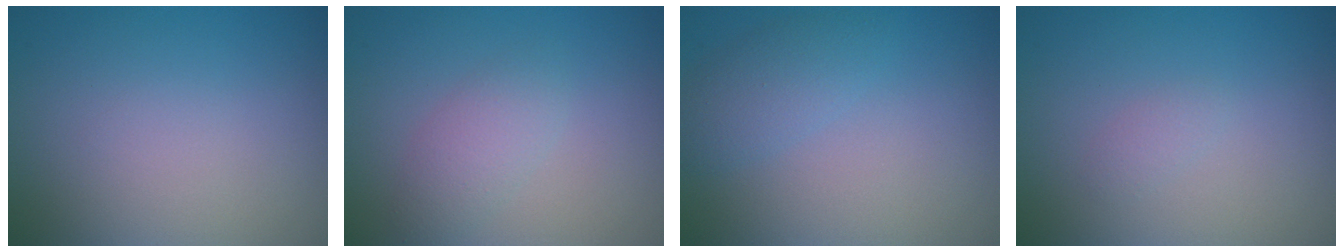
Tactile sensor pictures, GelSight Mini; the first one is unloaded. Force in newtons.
{"total": 2.0, "press": 2.0, "slide": 0.1}
{"total": 2.2, "press": 2.2, "slide": 0.2}
{"total": 0.6, "press": 0.6, "slide": 0.0}